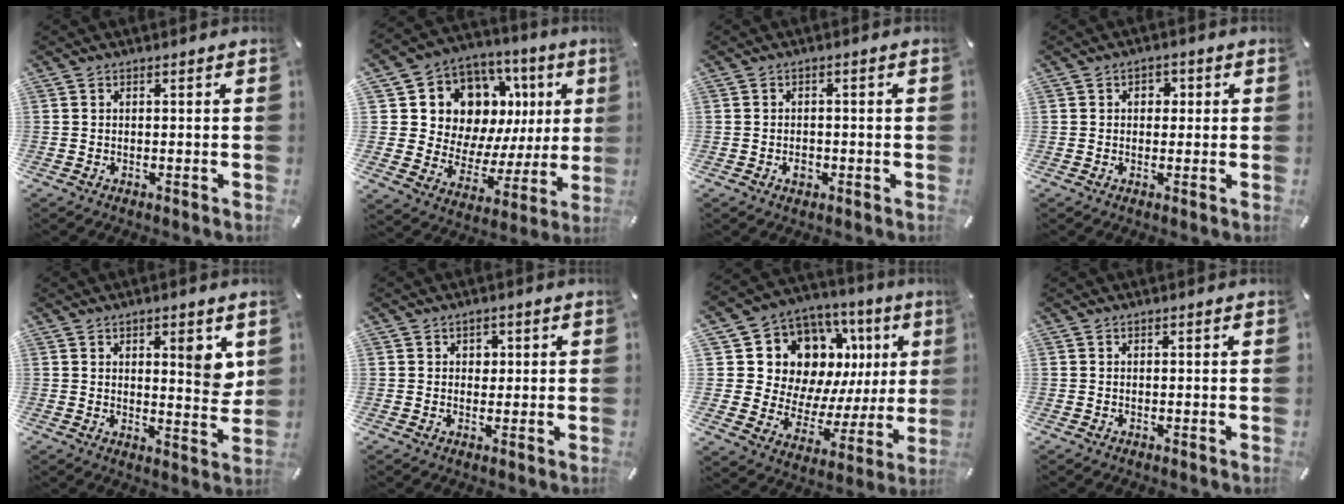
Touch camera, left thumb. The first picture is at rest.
{"total": 14.0, "force": [6.8, 11.0, 5.4], "torque": [-0.083, -0.066, 0.135]}
{"total": 2.3, "force": [-0.8, 1.7, 1.4], "torque": [-0.026, 0.004, -0.015]}
{"total": 2.4, "force": [-0.1, 2.0, 1.3], "torque": [-0.011, 0.003, -0.010]}
{"total": 6.7, "force": [3.1, 2.0, 5.5], "torque": [-0.066, -0.024, 0.043]}
{"total": 2.0, "force": [0.4, 1.8, 0.8], "torque": [-0.001, 0.000, 0.001]}
{"total": 15.6, "force": [7.5, 11.9, 6.9], "torque": [-0.110, -0.072, 0.151]}
{"total": 0.0}